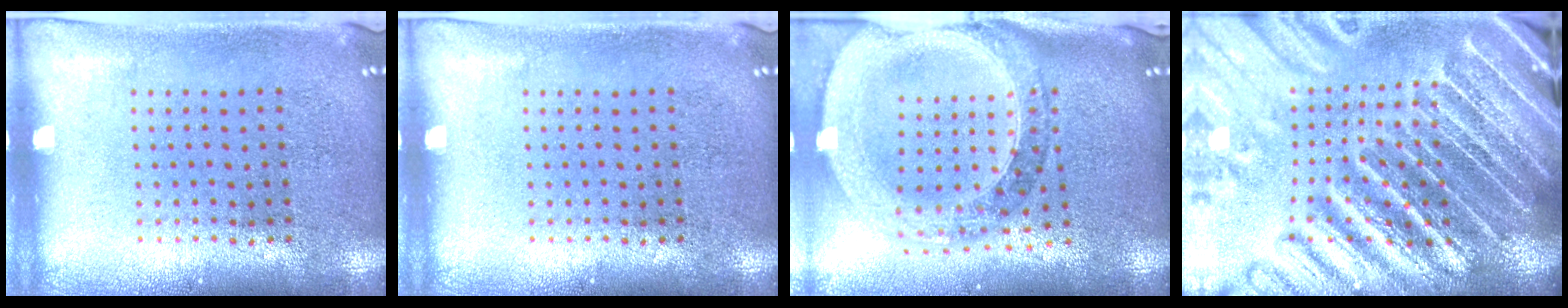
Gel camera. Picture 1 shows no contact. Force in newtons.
{"total": 0.0}
{"total": 2.3, "press": 2.1, "slide": 1.0}
{"total": 5.5, "press": 4.8, "slide": 2.7}